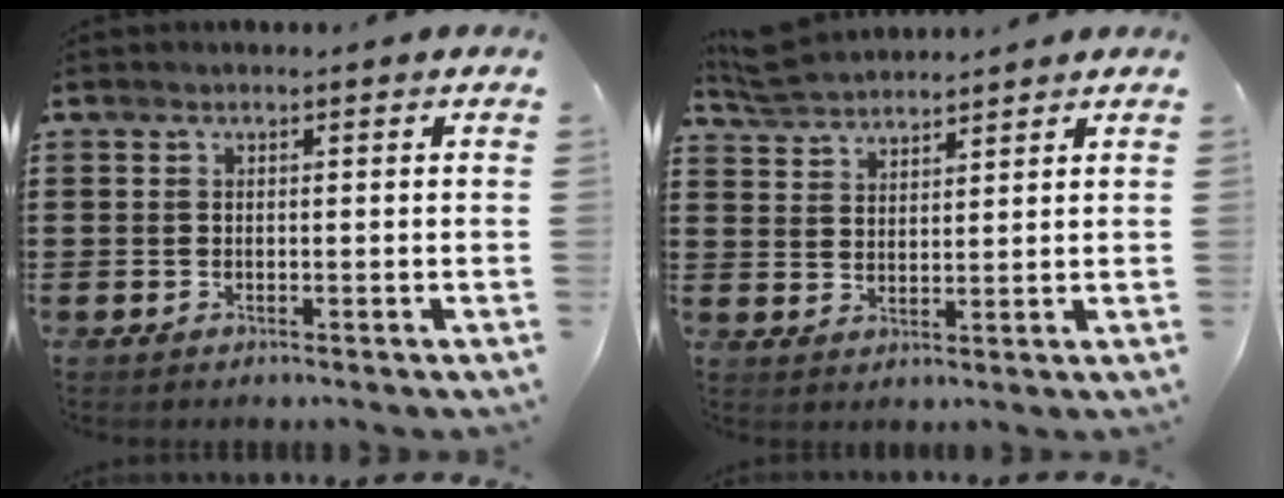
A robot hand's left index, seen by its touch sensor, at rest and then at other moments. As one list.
[{"total": 4.6, "force": [4.5, 0.7, 0.8], "torque": [-0.032, -0.008, 0.084]}]